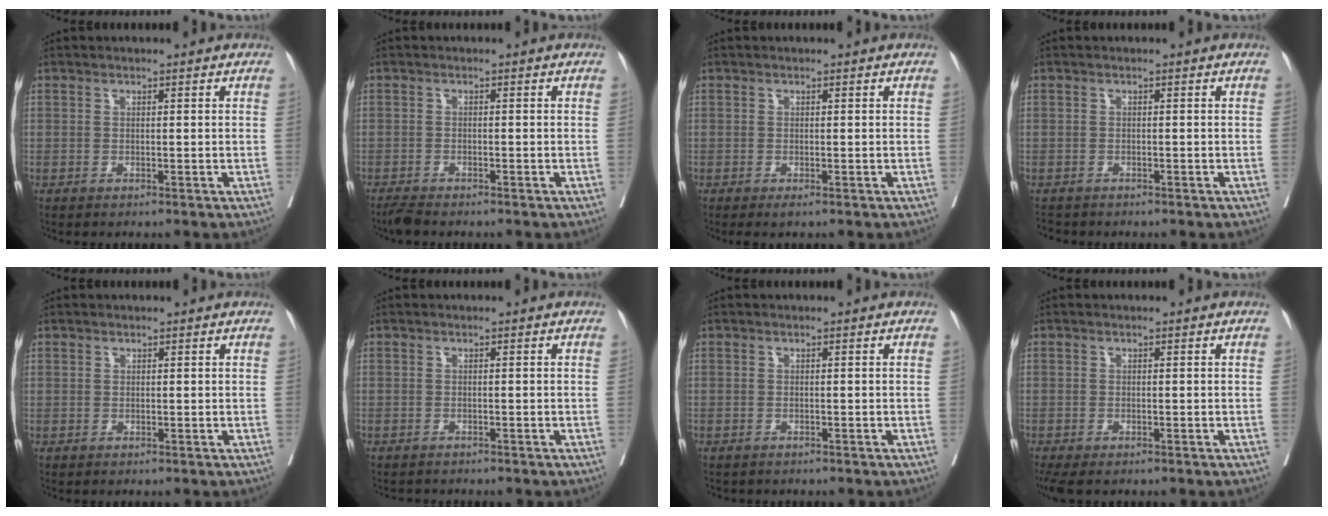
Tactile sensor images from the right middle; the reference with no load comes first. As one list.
[{"total": 1.9, "force": [-1.8, 0.1, 0.6], "torque": [-0.015, -0.007, -0.033]}, {"total": 0.7, "force": [-0.5, 0.0, 0.6], "torque": [-0.010, -0.005, -0.006]}, {"total": 2.0, "force": [-1.9, 0.7, 0.2], "torque": [-0.011, -0.008, -0.031]}, {"total": 0.8, "force": [0.4, 0.6, 0.0], "torque": [0.008, 0.002, 0.006]}, {"total": 1.5, "force": [-1.5, 0.4, 0.1], "torque": [-0.013, -0.007, -0.023]}, {"total": 1.1, "force": [-0.9, 0.5, 0.1], "torque": [-0.018, -0.003, -0.016]}, {"total": 3.7, "force": [-2.8, 1.2, 2.1], "torque": [-0.034, -0.014, -0.045]}]